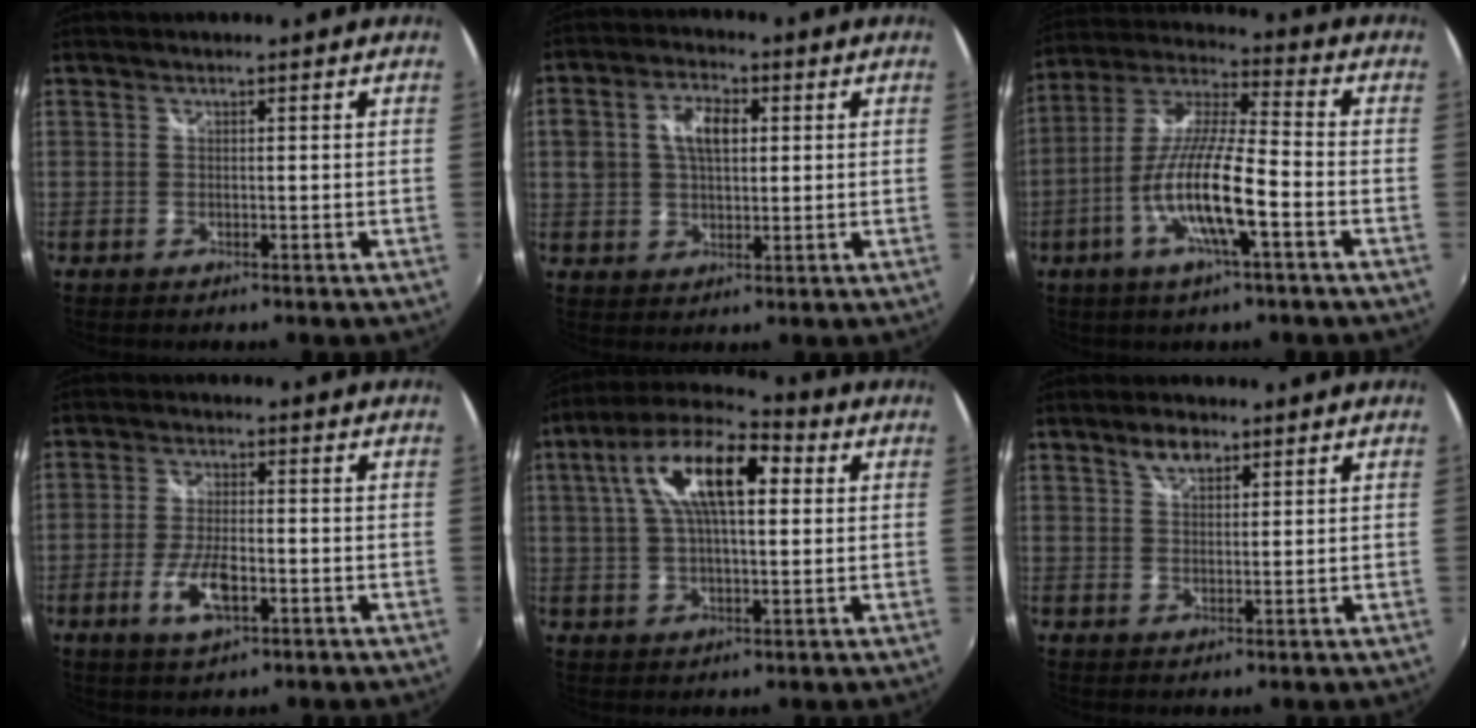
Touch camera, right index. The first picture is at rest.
{"total": 8.3, "force": [1.8, 5.1, 6.3], "torque": [-0.113, 0.018, 0.035]}
{"total": 14.3, "force": [-5.3, 2.0, 13.1], "torque": [-0.260, -0.008, -0.103]}
{"total": 7.1, "force": [-2.7, 2.6, 6.0], "torque": [-0.127, -0.008, -0.051]}
{"total": 15.3, "force": [4.0, 6.1, 13.5], "torque": [-0.246, 0.031, 0.057]}
{"total": 3.8, "force": [2.4, 2.0, 2.2], "torque": [-0.035, 0.008, 0.044]}